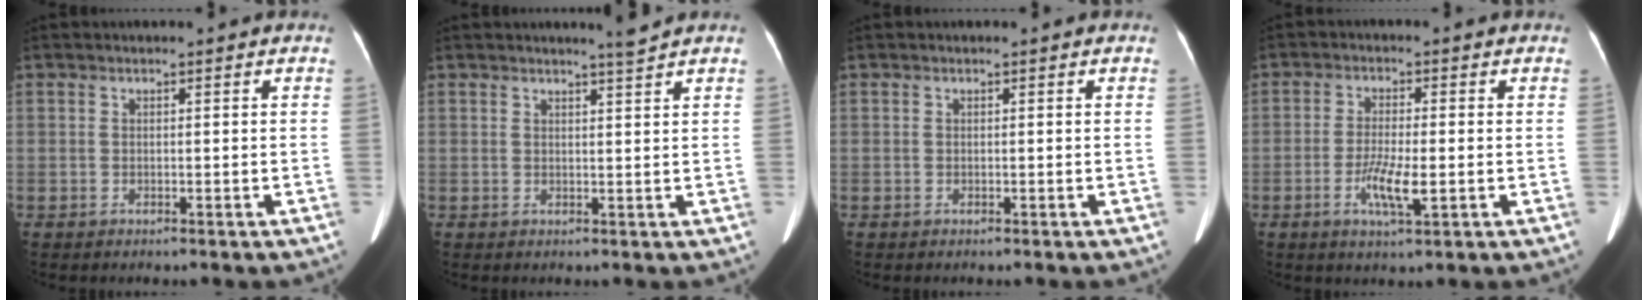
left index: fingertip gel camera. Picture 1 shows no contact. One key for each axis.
{"total": 1.8, "fx": 1.5, "fy": -0.9, "fz": 0.4, "tx": -0.017, "ty": -0.016, "tz": 0.029}
{"total": 0.0}
{"total": 5.3, "fx": -1.5, "fy": 0.8, "fz": 5.0, "tx": -0.099, "ty": -0.008, "tz": -0.027}